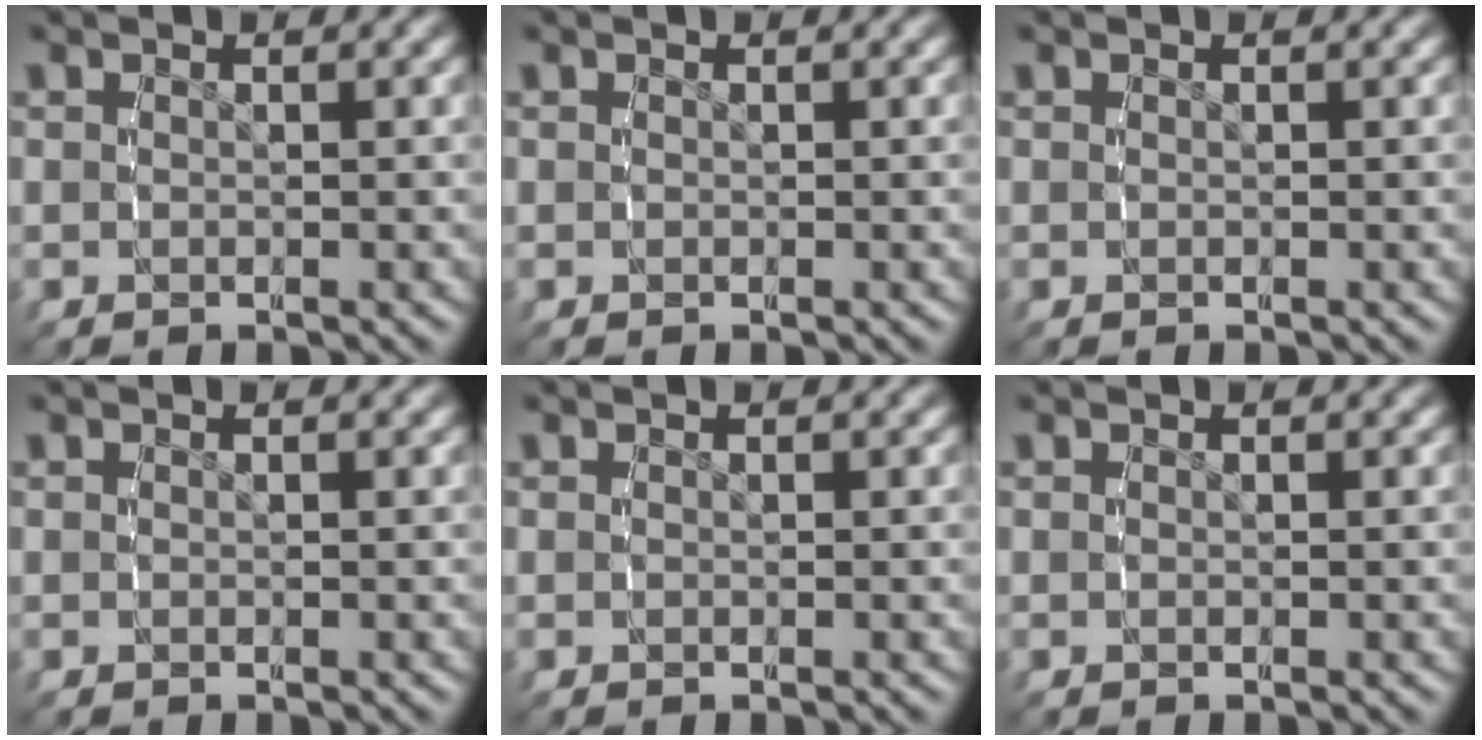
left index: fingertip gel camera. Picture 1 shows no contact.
{"total": 0.0}
{"total": 0.0}
{"total": 0.0}
{"total": 0.0}
{"total": 0.0}